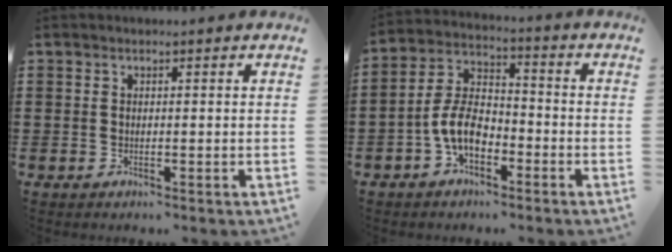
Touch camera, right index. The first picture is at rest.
{"total": 7.6, "force": [-3.0, 4.0, 5.6], "torque": [-0.138, 0.003, -0.066]}